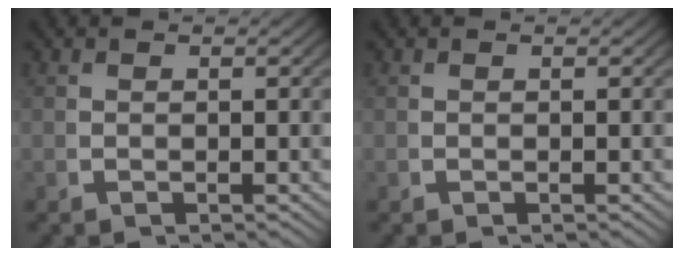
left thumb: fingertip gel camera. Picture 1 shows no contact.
{"total": 0.0}